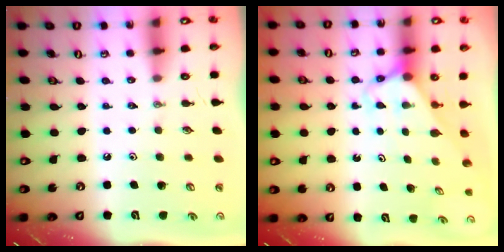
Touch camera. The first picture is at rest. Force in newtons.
{"total": 2.8, "press": 2.8, "slide": 0.1}